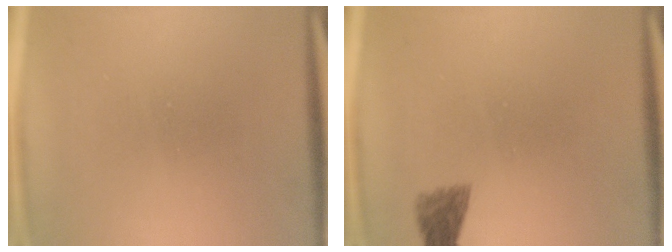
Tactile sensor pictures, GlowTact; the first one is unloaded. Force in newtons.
{"total": 2.0}